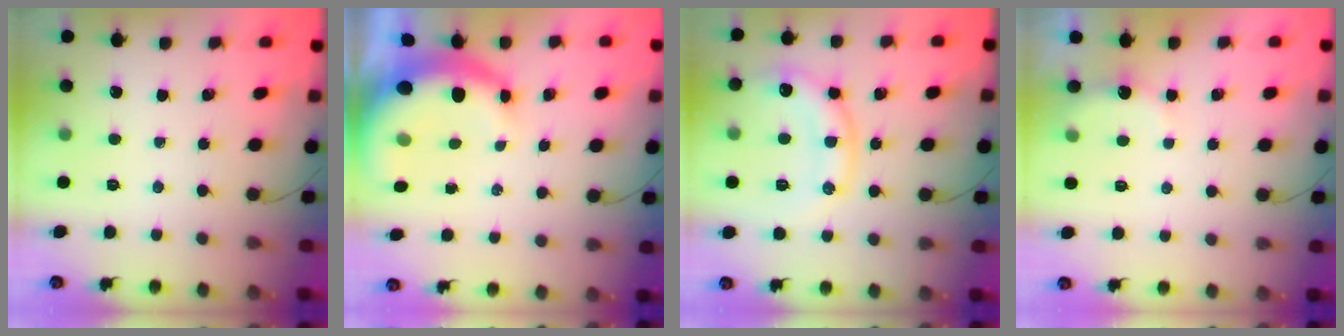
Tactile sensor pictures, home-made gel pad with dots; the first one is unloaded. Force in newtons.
{"total": 8.1, "press": 8.0, "slide": 1.3}
{"total": 12.4, "press": 12.3, "slide": 1.4}
{"total": 2.8, "press": 2.6, "slide": 0.8}